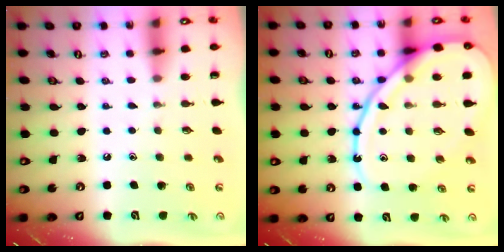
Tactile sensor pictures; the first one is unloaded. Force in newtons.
{"total": 19.0, "press": 18.9, "slide": 2.0}